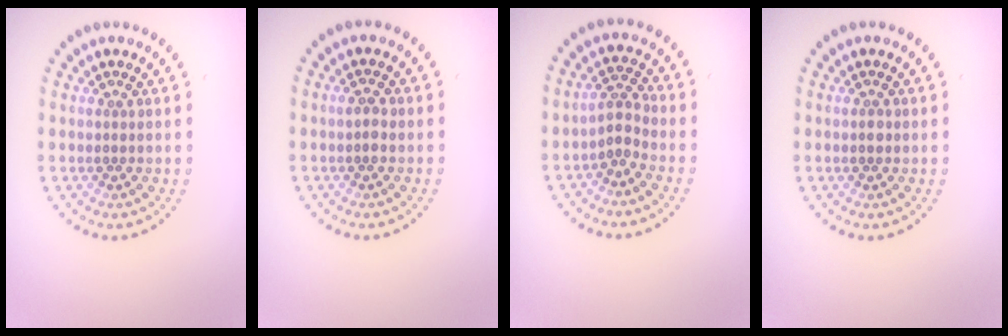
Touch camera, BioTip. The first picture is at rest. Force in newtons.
{"total": 1.3, "press": 1.3, "slide": 0.2}
{"total": 2.1, "press": 1.6, "slide": 1.4}
{"total": 0.6, "press": 0.6, "slide": 0.2}